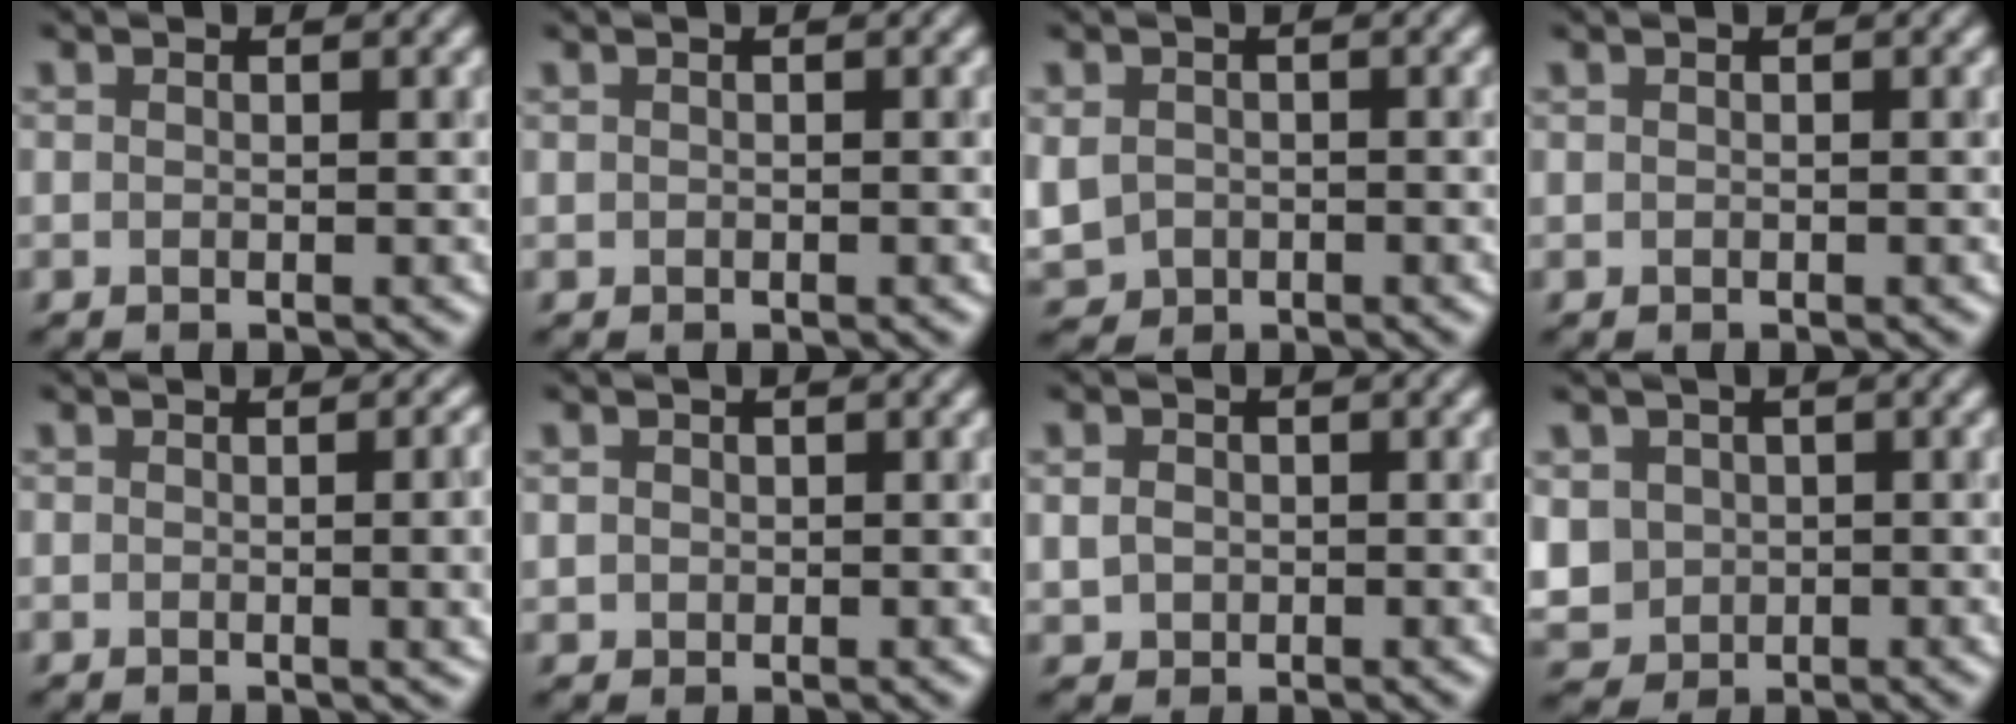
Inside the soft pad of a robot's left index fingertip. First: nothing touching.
{"total": 0.0}
{"total": 2.7, "force": [-0.6, 2.3, 1.2], "torque": [-0.026, -0.003, -0.010]}
{"total": 0.0}
{"total": 3.8, "force": [-0.4, 1.7, 3.4], "torque": [-0.030, -0.008, 0.002]}
{"total": 1.0, "force": [0.3, 0.9, 0.3], "torque": [-0.003, 0.004, 0.008]}
{"total": 1.6, "force": [0.0, 1.4, 0.8], "torque": [-0.015, 0.002, 0.000]}
{"total": 4.4, "force": [0.0, 4.0, 1.8], "torque": [-0.049, 0.006, -0.007]}